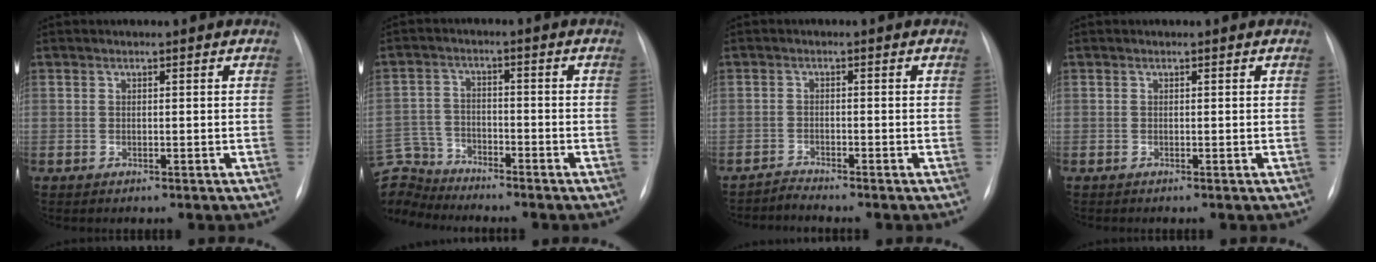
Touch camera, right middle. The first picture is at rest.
{"total": 10.0, "force": [-9.3, 3.4, 0.7], "torque": [-0.039, 0.015, -0.180]}
{"total": 1.6, "force": [-1.5, -0.4, -0.5], "torque": [0.012, -0.011, -0.029]}
{"total": 0.0}